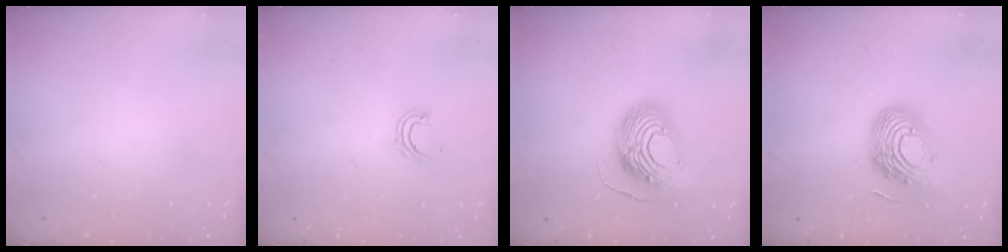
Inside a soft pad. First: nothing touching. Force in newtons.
{"total": 4.7, "press": 4.6, "slide": 0.3}
{"total": 13.7, "press": 13.5, "slide": 2.3}
{"total": 15.8, "press": 15.8, "slide": 1.1}